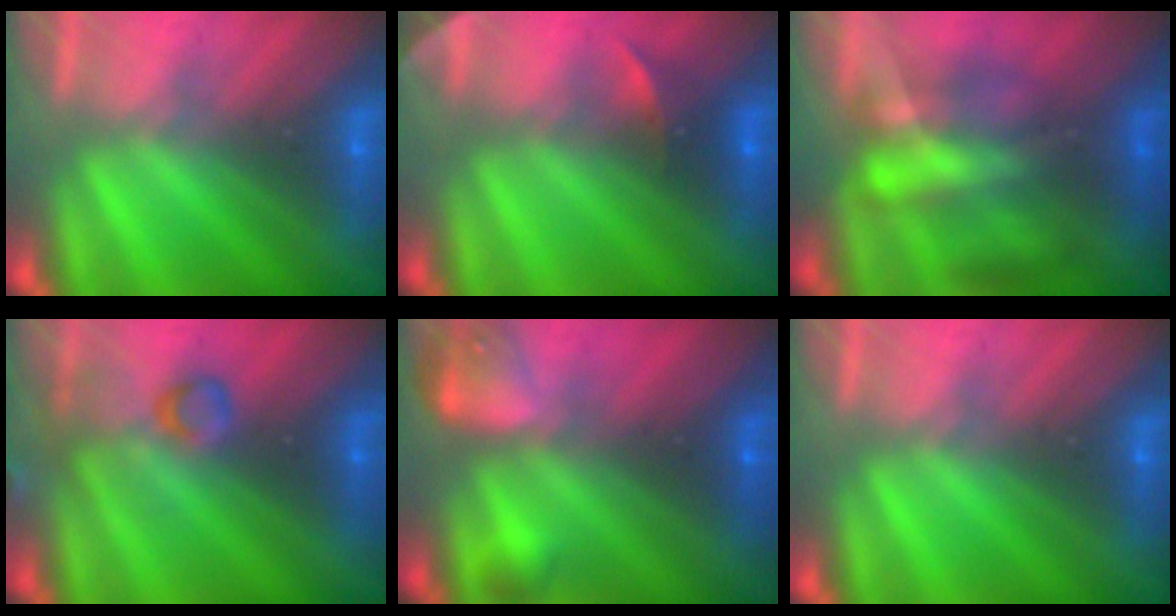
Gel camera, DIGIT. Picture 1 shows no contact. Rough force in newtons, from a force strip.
{"total": 2.2}
{"total": 4.8}
{"total": 2.9}
{"total": 8.0}
{"total": 0.0}